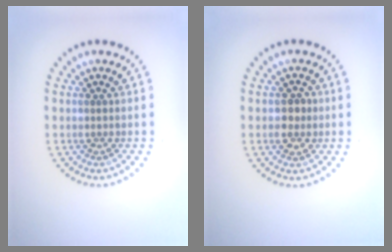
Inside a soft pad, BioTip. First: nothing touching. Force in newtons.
{"total": 2.1, "press": 2.1, "slide": 0.2}